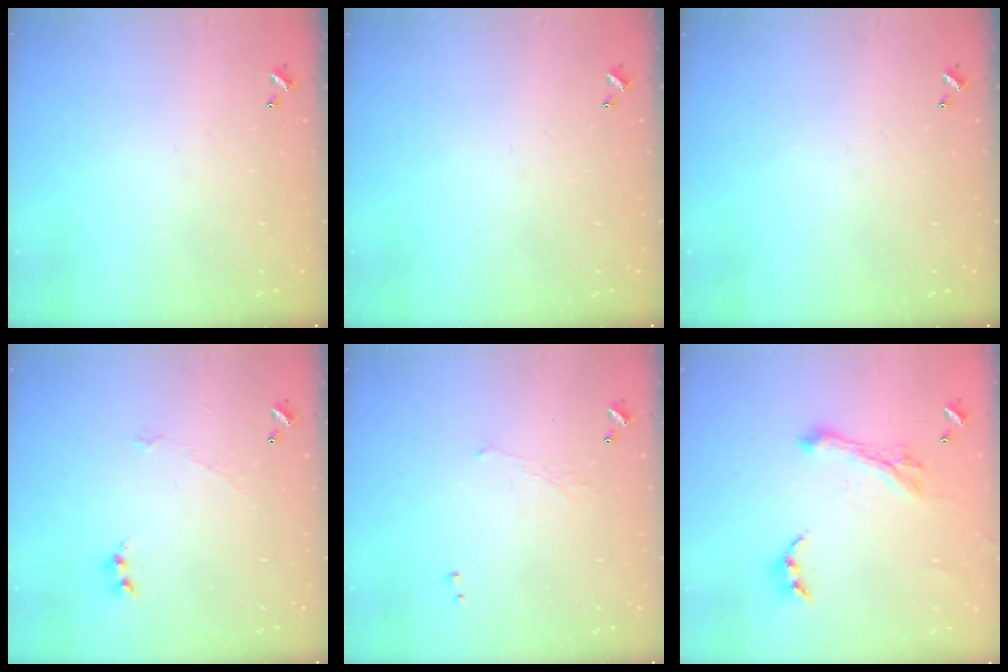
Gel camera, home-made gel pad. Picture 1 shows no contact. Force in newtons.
{"total": 0.0}
{"total": 0.0}
{"total": 1.9, "press": 1.8, "slide": 0.4}
{"total": 1.1, "press": 1.0, "slide": 0.6}
{"total": 2.8, "press": 2.5, "slide": 1.3}